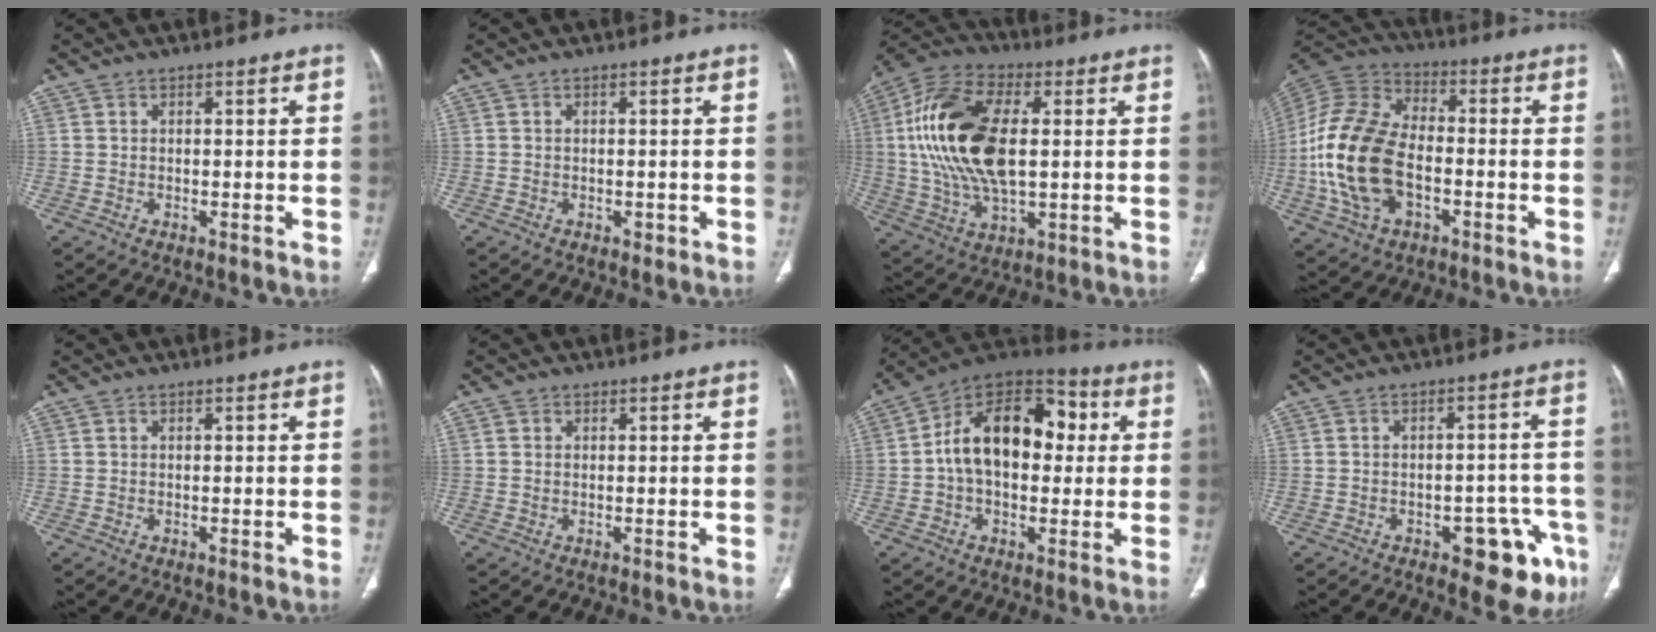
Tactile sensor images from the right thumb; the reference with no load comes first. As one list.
[{"total": 0.6, "force": [-0.2, 0.5, 0.3], "torque": [-0.004, 0.001, -0.001]}, {"total": 21.5, "force": [2.5, 11.2, 18.1], "torque": [-0.371, 0.005, 0.044]}, {"total": 20.0, "force": [-3.9, 12.4, 15.3], "torque": [-0.311, 0.019, -0.072]}, {"total": 0.0}, {"total": 0.7, "force": [0.2, 0.6, 0.3], "torque": [-0.005, 0.000, 0.003]}, {"total": 18.7, "force": [1.9, 12.0, 14.2], "torque": [-0.197, 0.040, 0.022]}, {"total": 11.6, "force": [-5.5, 5.3, 8.7], "torque": [-0.070, 0.032, -0.061]}]